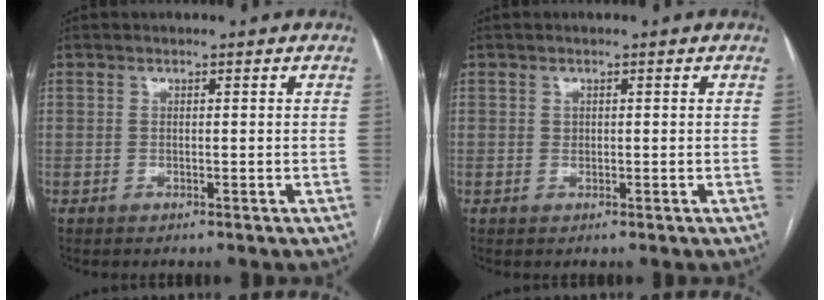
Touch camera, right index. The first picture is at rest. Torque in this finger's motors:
{"motor_torque": [-0.06, 0.03, 0.03, 0.01]}